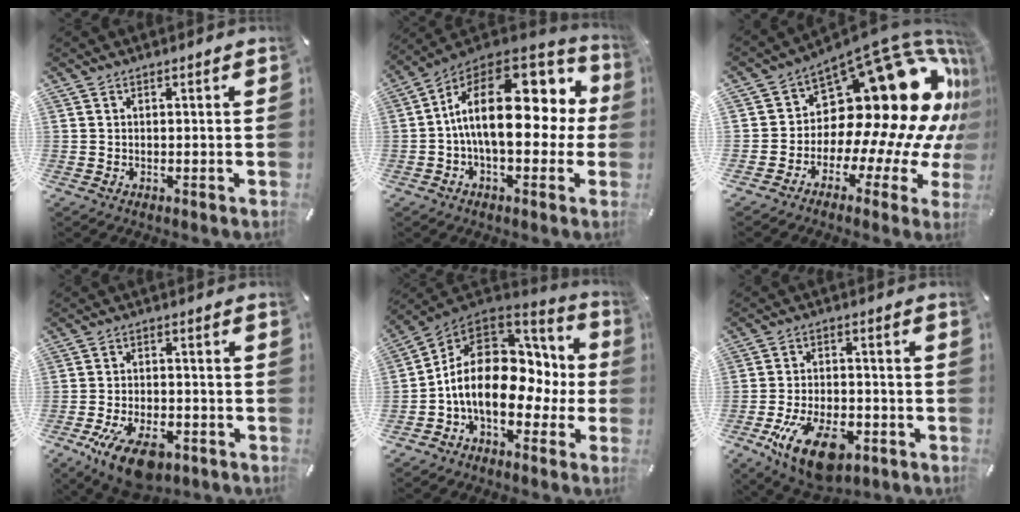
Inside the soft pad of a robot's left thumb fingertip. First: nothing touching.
{"total": 22.6, "force": [3.2, 12.1, 18.9], "torque": [-0.313, -0.023, 0.058]}
{"total": 22.6, "force": [8.2, 11.9, 17.4], "torque": [-0.252, -0.116, 0.157]}
{"total": 11.3, "force": [-6.0, 5.8, 7.6], "torque": [-0.144, 0.026, -0.101]}
{"total": 17.5, "force": [-1.4, 11.9, 12.7], "torque": [-0.232, -0.004, -0.023]}
{"total": 14.9, "force": [-7.3, 7.9, 10.4], "torque": [-0.191, 0.031, -0.119]}